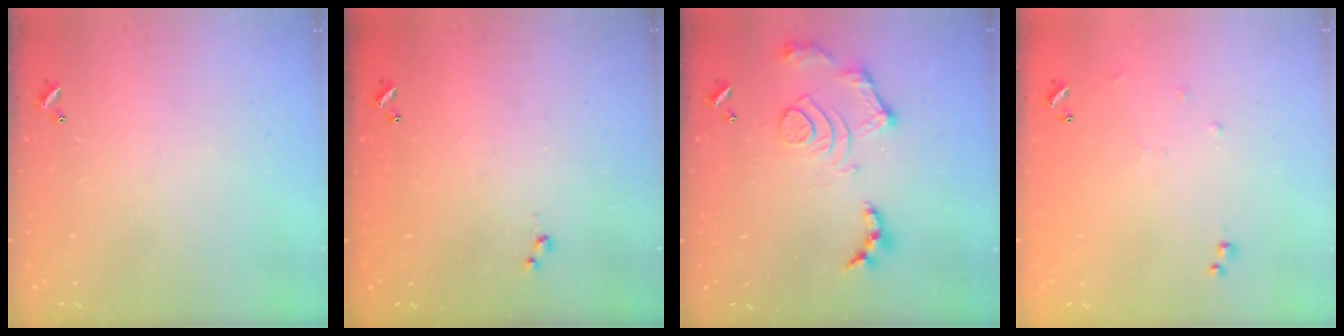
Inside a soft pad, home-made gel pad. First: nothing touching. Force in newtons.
{"total": 3.0, "press": 3.0, "slide": 0.4}
{"total": 13.2, "press": 13.2, "slide": 1.2}
{"total": 6.3, "press": 6.3, "slide": 0.7}